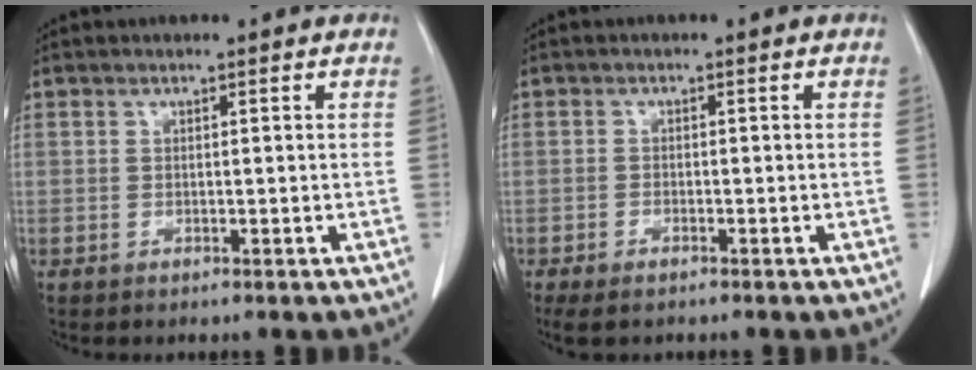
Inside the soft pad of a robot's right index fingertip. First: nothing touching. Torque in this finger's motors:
{"motor_torque": [0.35, -0.30, 0.13, 0.04]}